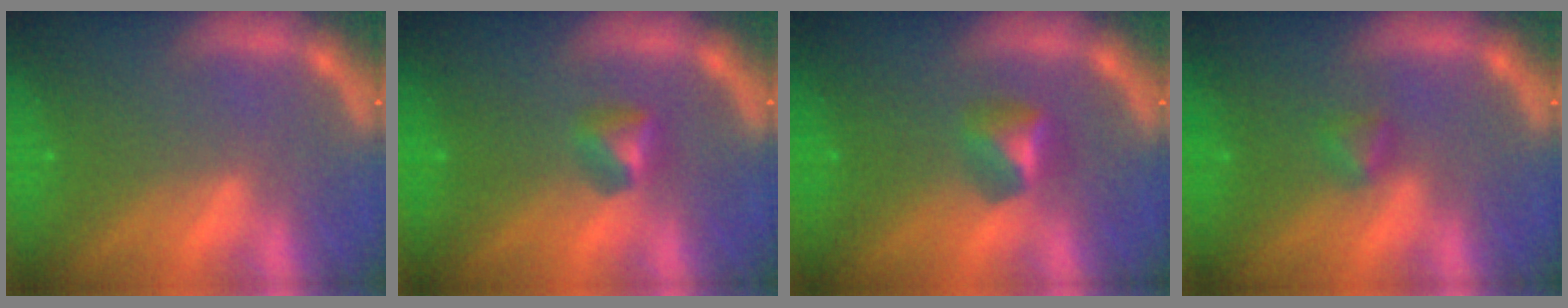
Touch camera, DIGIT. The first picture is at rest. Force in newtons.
{"total": 1.9}
{"total": 2.4}
{"total": 1.4}